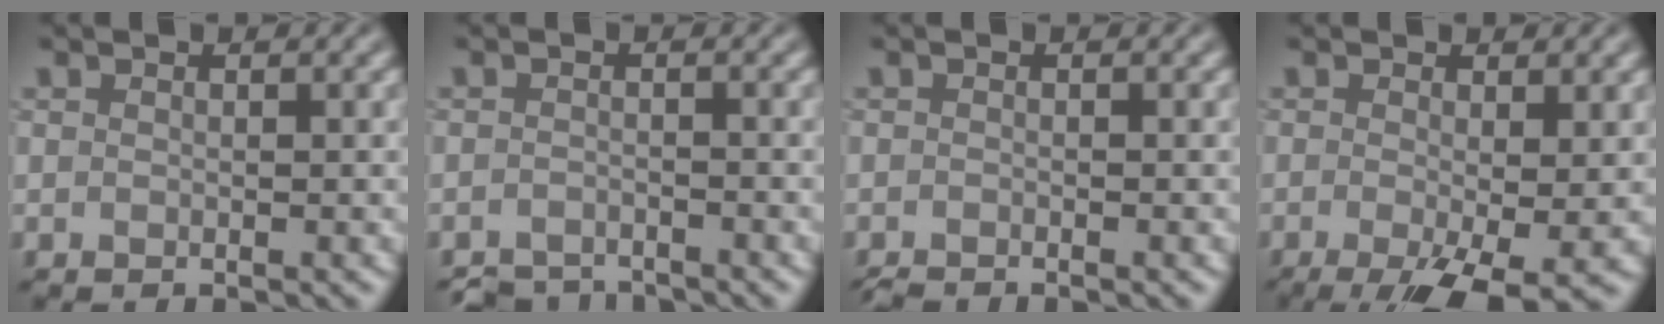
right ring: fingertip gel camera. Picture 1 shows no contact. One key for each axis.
{"total": 3.3, "fx": -3.2, "fy": 0.7, "fz": 0.5, "tx": -0.005, "ty": -0.004, "tz": -0.062}
{"total": 1.1, "fx": -1.1, "fy": -0.1, "fz": 0.2, "tx": -0.005, "ty": -0.004, "tz": -0.027}
{"total": 7.4, "fx": -3.1, "fy": 2.4, "fz": 6.2, "tx": -0.115, "ty": -0.012, "tz": -0.049}